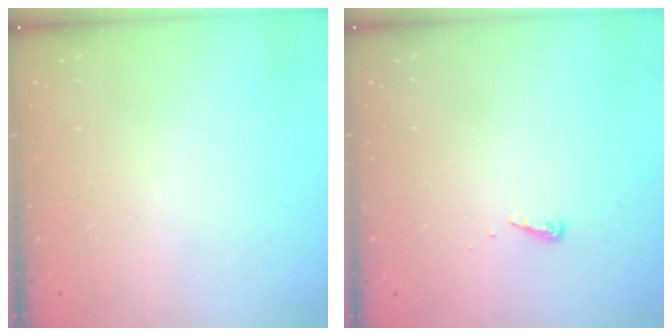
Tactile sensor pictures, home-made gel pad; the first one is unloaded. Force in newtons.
{"total": 3.9, "press": 3.9, "slide": 0.5}